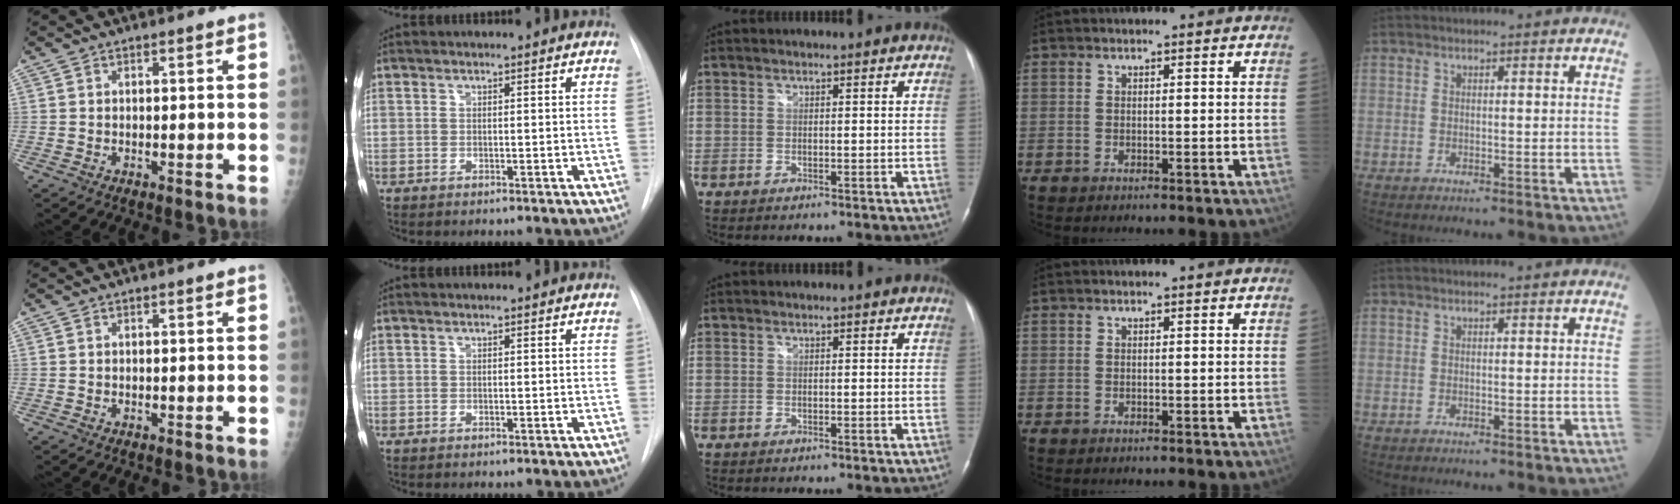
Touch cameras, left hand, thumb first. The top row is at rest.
{}